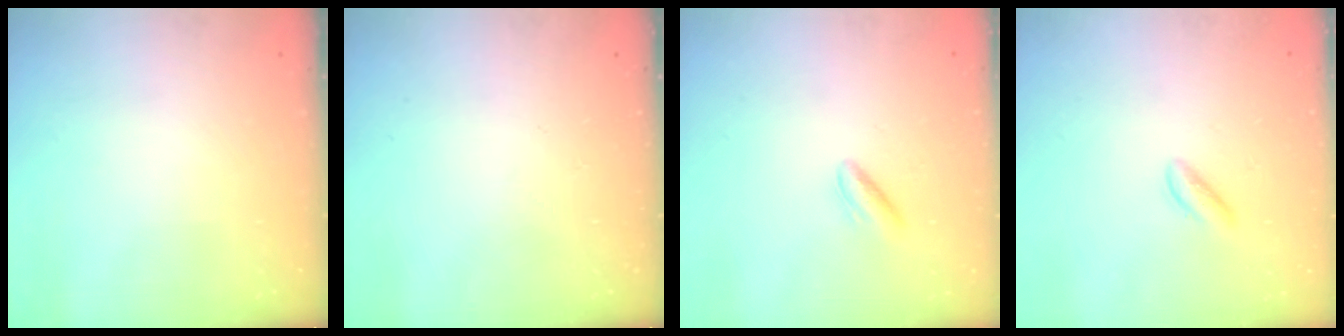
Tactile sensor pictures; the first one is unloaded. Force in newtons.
{"total": 0.0}
{"total": 3.7, "press": 3.6, "slide": 0.9}
{"total": 1.6, "press": 1.5, "slide": 0.5}